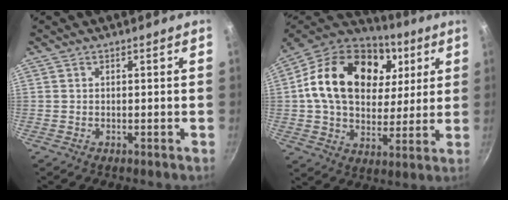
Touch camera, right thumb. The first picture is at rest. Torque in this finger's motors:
{"motor_torque": [0.43, 4.27, 1.04, -0.86, 0.60]}